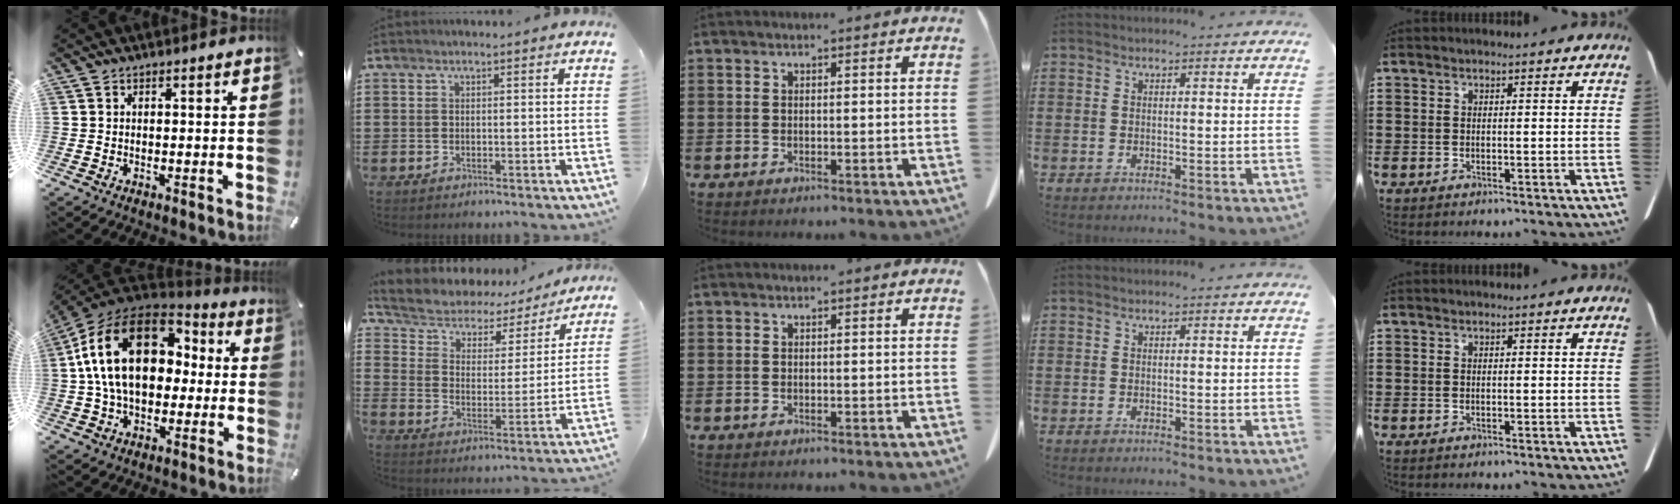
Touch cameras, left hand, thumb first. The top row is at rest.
{"thumb": {"total": 22.6, "force": [3.3, 15.3, 16.3], "torque": [-0.333, 0.013, 0.053]}, "index": {"total": 4.2, "force": [3.8, 1.9, 0.5], "torque": [-0.037, -0.028, 0.057]}}